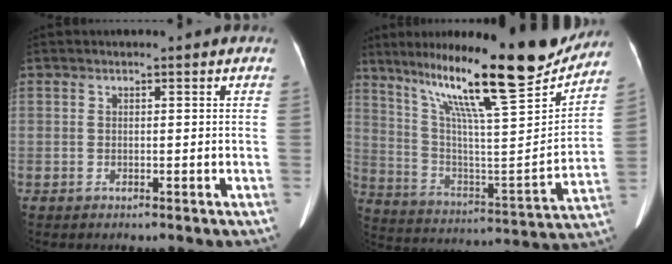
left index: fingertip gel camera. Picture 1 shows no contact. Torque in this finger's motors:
{"motor_torque": [0.81, -1.28, 1.05, 0.21]}